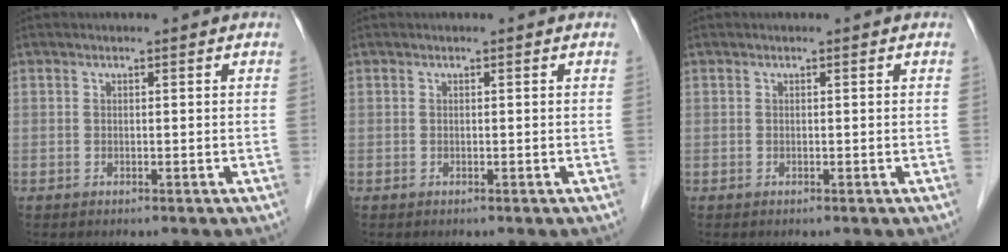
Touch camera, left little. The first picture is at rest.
{"total": 0.0}
{"total": 0.0}